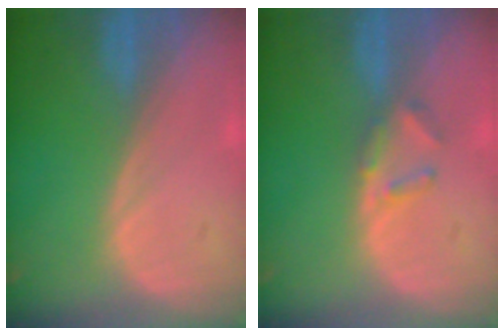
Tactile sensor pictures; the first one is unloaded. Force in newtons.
{"total": 2.8, "press": 2.7, "slide": 0.4}